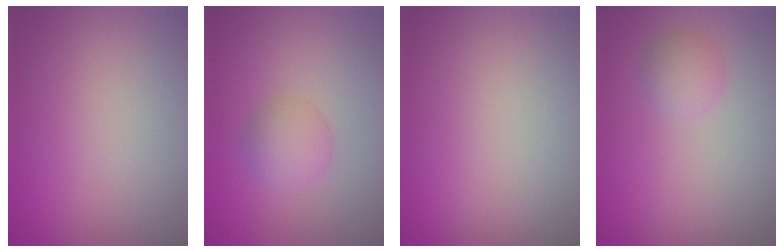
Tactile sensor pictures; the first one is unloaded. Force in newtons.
{"total": 2.5, "press": 2.5, "slide": 0.1}
{"total": 0.0}
{"total": 1.7, "press": 1.7, "slide": 0.0}